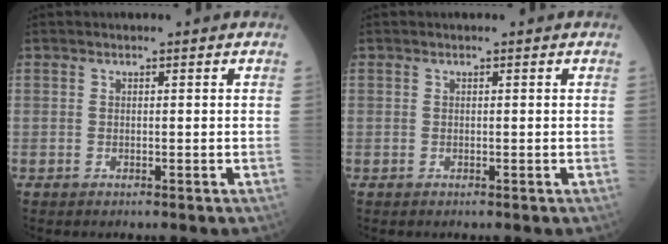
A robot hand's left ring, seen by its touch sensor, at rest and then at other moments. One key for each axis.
{"total": 0.0}